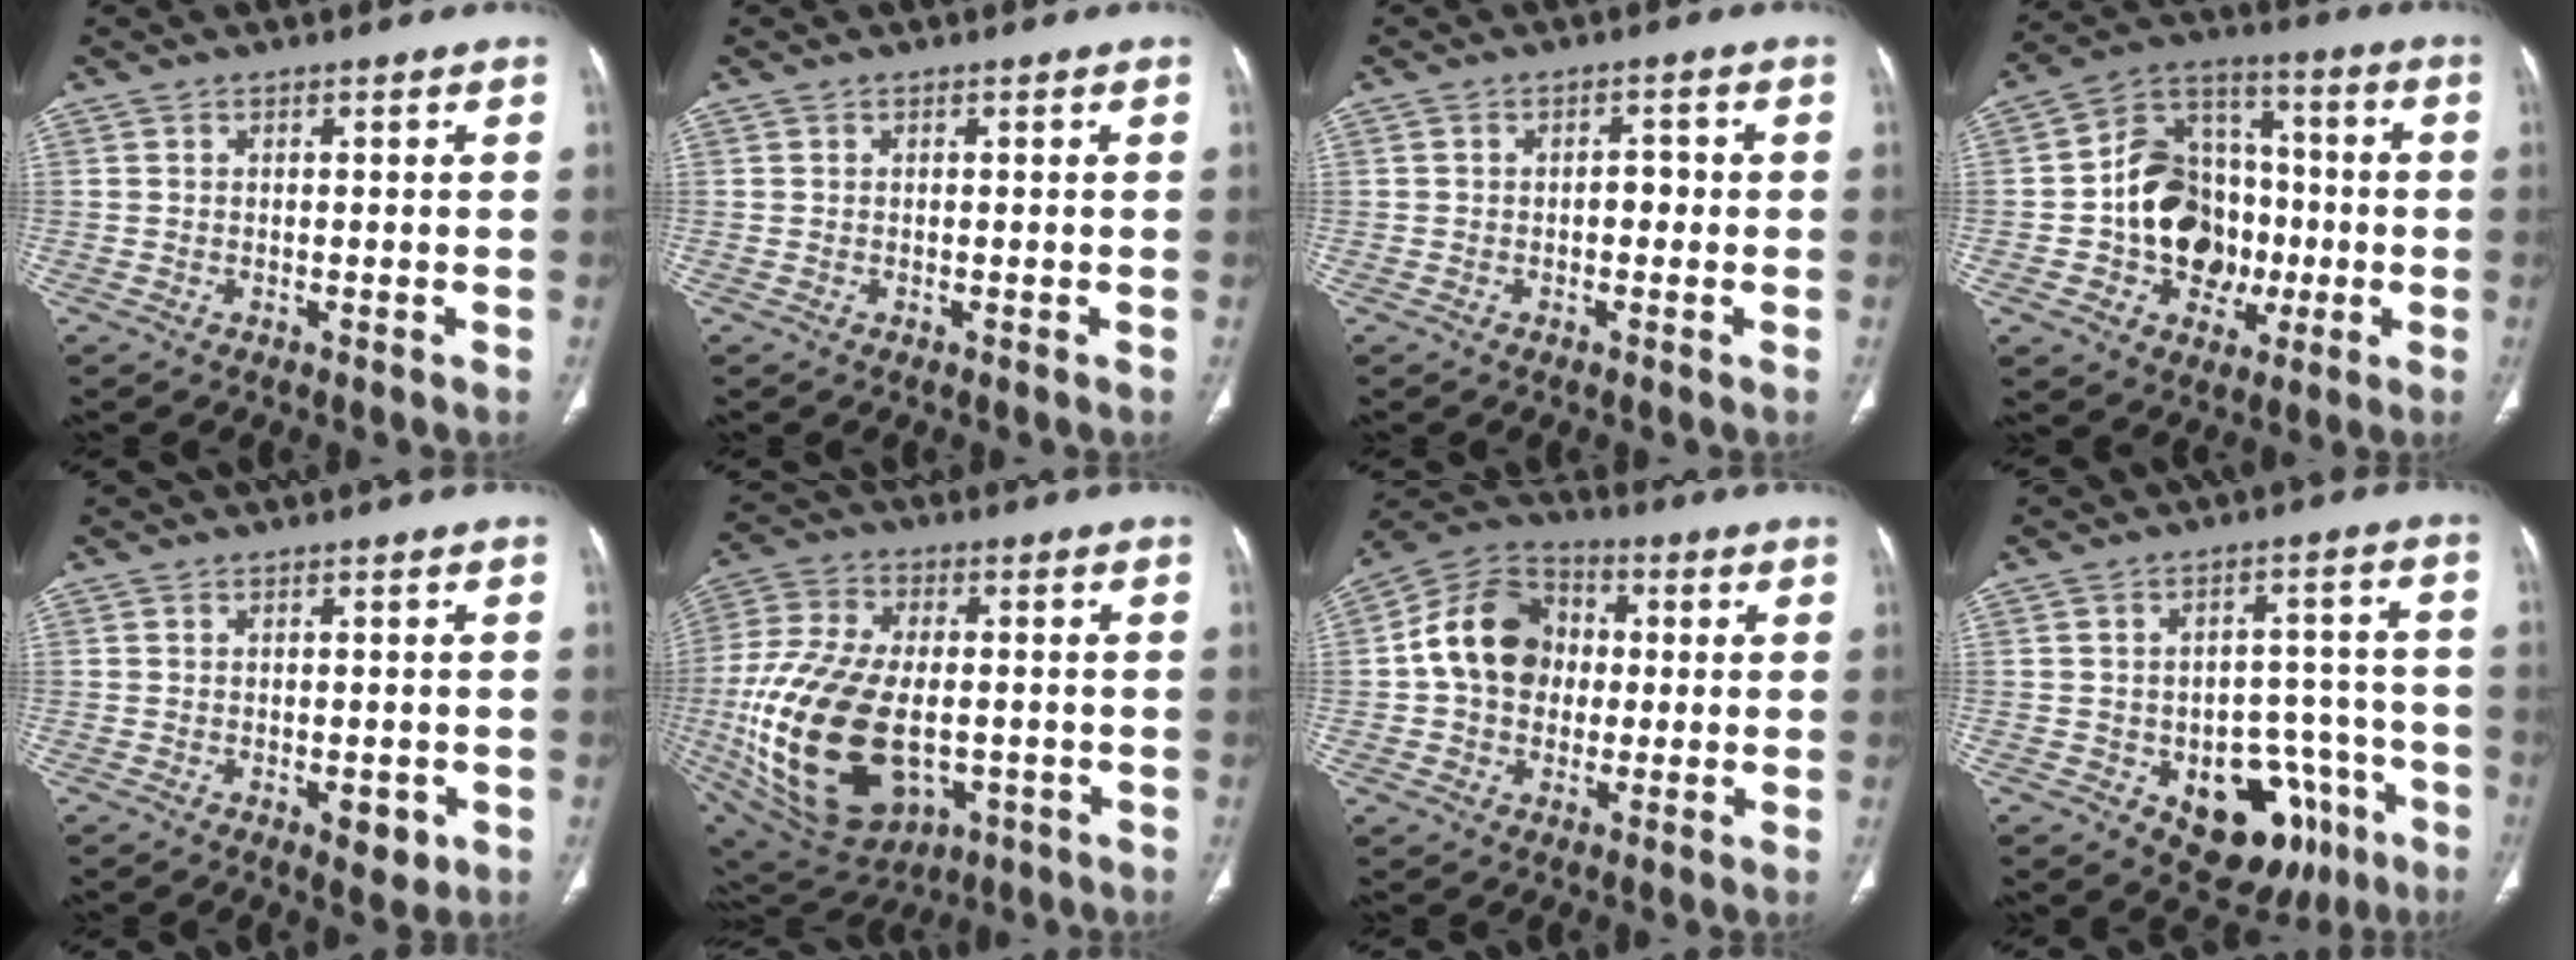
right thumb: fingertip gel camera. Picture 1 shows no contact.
{"total": 0.0}
{"total": 2.4, "force": [-0.4, 1.6, 1.7], "torque": [-0.012, 0.008, -0.010]}
{"total": 17.3, "force": [-2.5, 13.8, 10.2], "torque": [-0.114, 0.041, -0.038]}
{"total": 4.0, "force": [-1.3, 2.0, 3.1], "torque": [-0.029, -0.001, -0.008]}
{"total": 26.6, "force": [-4.6, 15.7, 21.0], "torque": [-0.433, -0.009, -0.051]}
{"total": 14.0, "force": [0.7, 11.2, 8.3], "torque": [-0.122, 0.029, 0.001]}
{"total": 16.1, "force": [-7.1, 9.8, 10.5], "torque": [-0.093, 0.047, -0.085]}